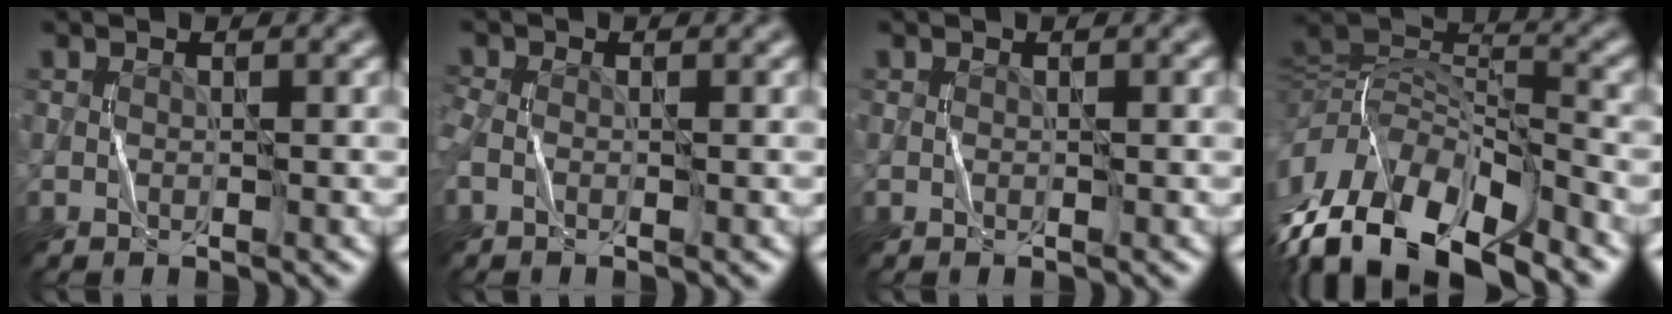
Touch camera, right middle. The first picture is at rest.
{"total": 1.6, "force": [-0.6, 1.0, 1.0], "torque": [-0.031, -0.003, -0.016]}
{"total": 0.0}
{"total": 14.2, "force": [-8.6, 5.6, 9.8], "torque": [-0.205, 0.015, -0.153]}